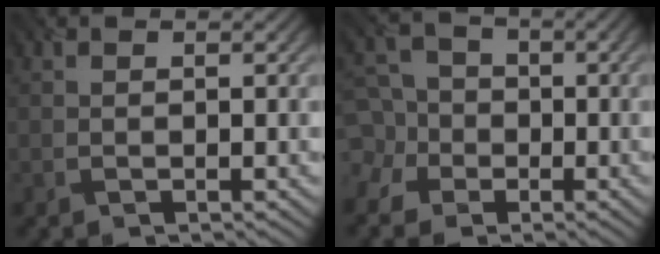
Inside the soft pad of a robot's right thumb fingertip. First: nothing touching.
{"total": 6.3, "force": [-2.0, 5.8, 1.6], "torque": [-0.051, -0.005, -0.059]}